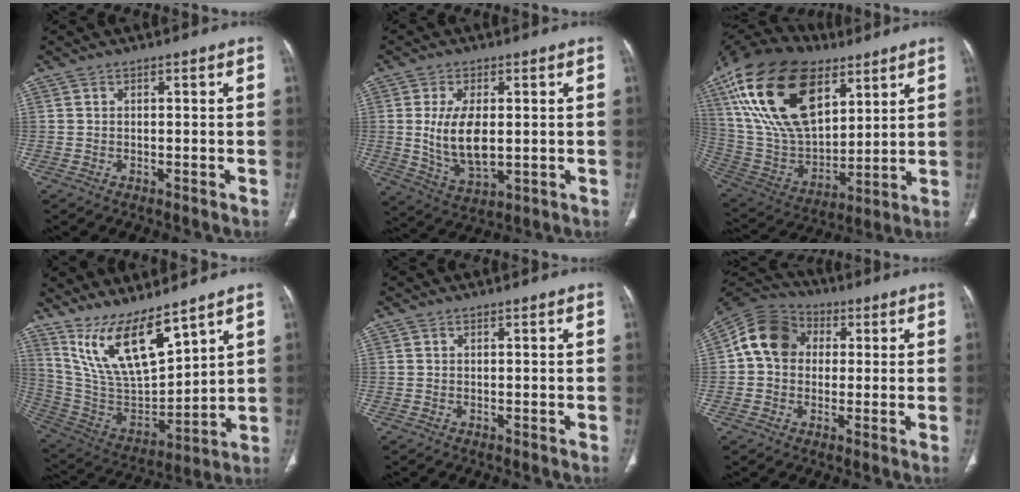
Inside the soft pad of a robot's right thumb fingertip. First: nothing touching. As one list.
[{"total": 10.6, "force": [0.5, 5.4, 9.1], "torque": [-0.169, -0.016, 0.024]}, {"total": 29.2, "force": [12.8, 16.2, 20.7], "torque": [-0.389, -0.017, 0.238]}, {"total": 16.5, "force": [11.9, 4.5, 10.5], "torque": [-0.169, -0.068, 0.249]}, {"total": 0.0}, {"total": 11.2, "force": [1.5, 9.3, 6.1], "torque": [-0.096, 0.025, 0.011]}]